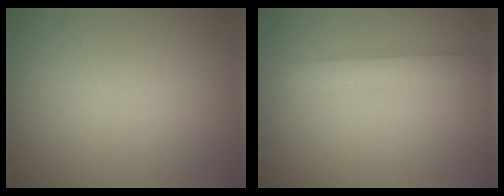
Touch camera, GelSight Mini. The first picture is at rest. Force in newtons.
{"total": 2.5, "press": 2.5, "slide": 0.1}